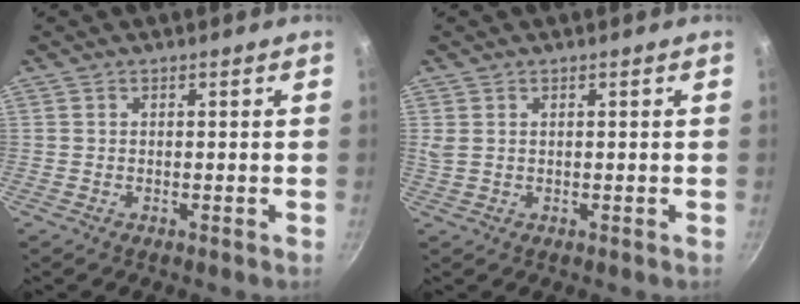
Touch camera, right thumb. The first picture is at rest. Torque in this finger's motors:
{"motor_torque": [-0.03, 0.00, 0.28, 0.45, 0.05]}